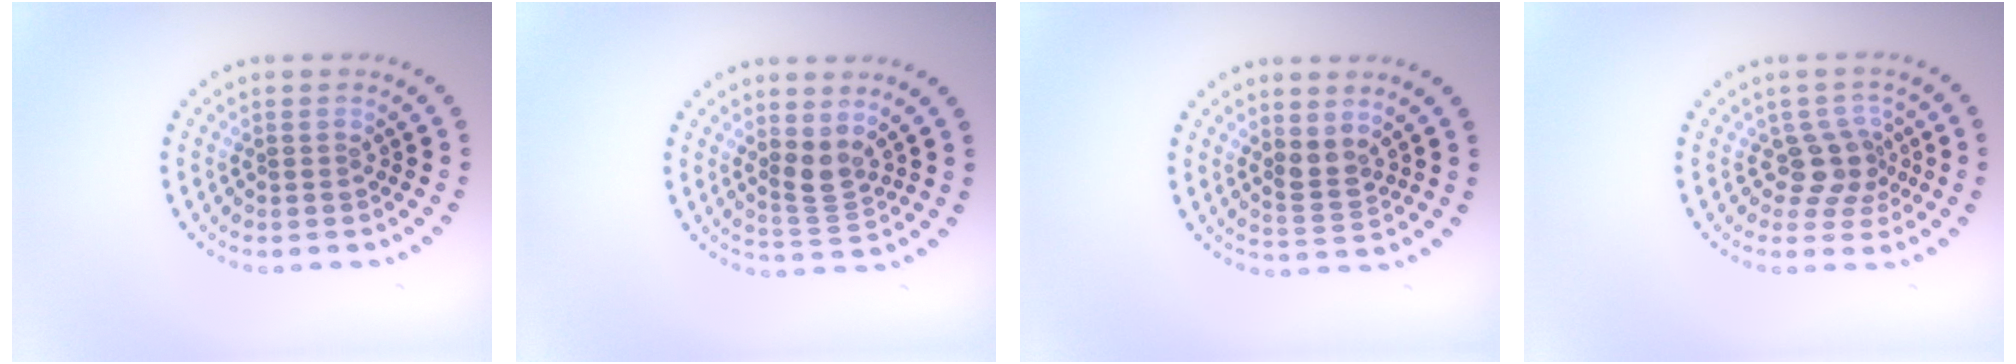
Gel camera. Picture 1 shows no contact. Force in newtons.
{"total": 2.4, "press": 1.9, "slide": 1.5}
{"total": 2.1, "press": 1.8, "slide": 1.1}
{"total": 2.9, "press": 2.2, "slide": 1.9}